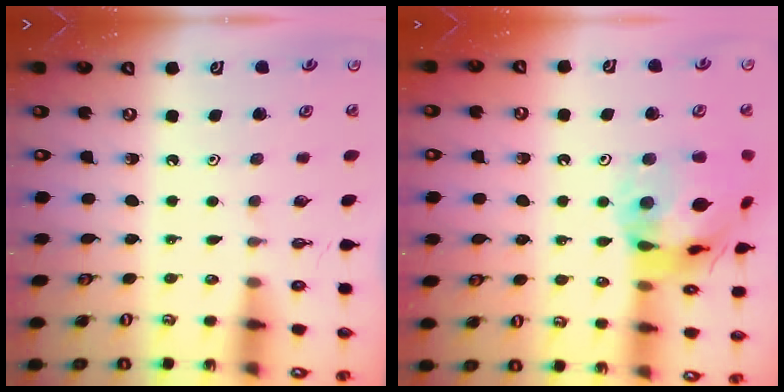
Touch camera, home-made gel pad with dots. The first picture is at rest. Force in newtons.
{"total": 18.5, "press": 18.4, "slide": 2.1}